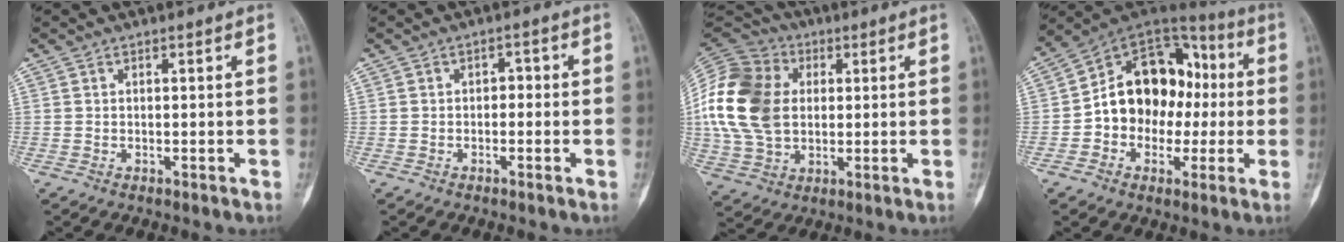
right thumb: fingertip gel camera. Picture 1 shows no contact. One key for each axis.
{"total": 1.7, "fx": -0.4, "fy": 1.3, "fz": 1.0, "tx": 0.000, "ty": 0.008, "tz": -0.015}
{"total": 19.7, "fx": 2.2, "fy": 14.3, "fz": 13.3, "tx": -0.267, "ty": 0.006, "tz": 0.042}
{"total": 17.4, "fx": -0.9, "fy": 13.6, "fz": 10.8, "tx": -0.116, "ty": 0.053, "tz": -0.019}